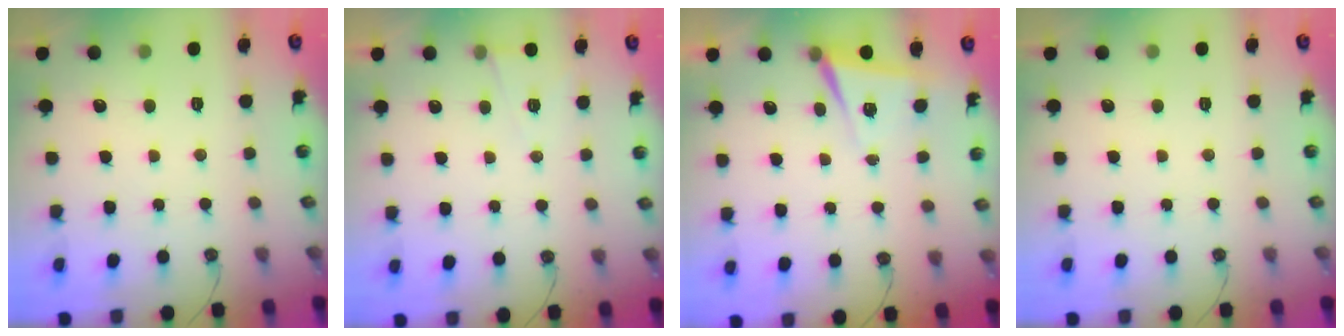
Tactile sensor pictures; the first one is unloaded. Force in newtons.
{"total": 5.7, "press": 3.7, "slide": 4.3}
{"total": 5.9, "press": 4.4, "slide": 3.8}
{"total": 0.0}